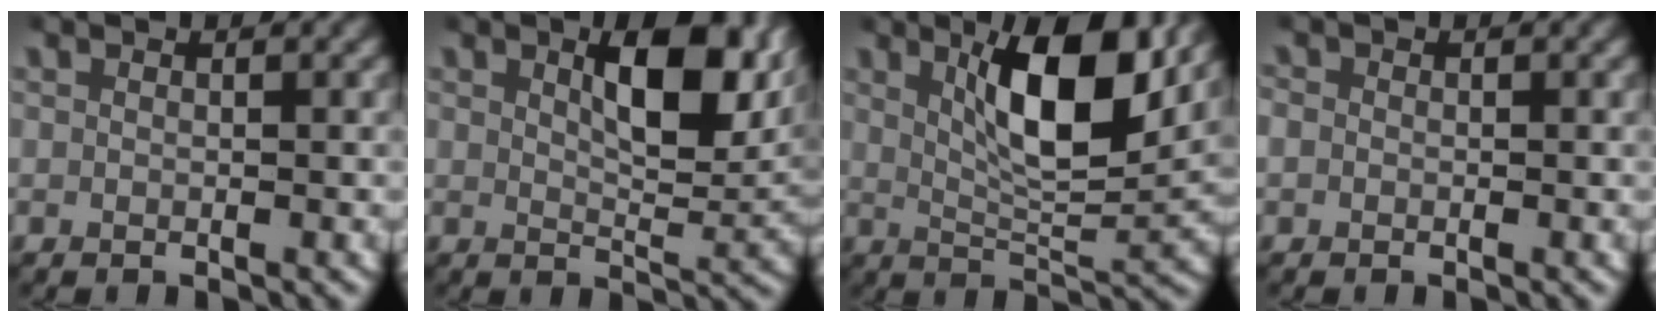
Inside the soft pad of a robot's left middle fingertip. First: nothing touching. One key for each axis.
{"total": 7.3, "fx": 3.2, "fy": 2.8, "fz": 6.0, "tx": -0.080, "ty": 0.003, "tz": 0.046}
{"total": 8.3, "fx": 3.4, "fy": 2.2, "fz": 7.3, "tx": -0.119, "ty": -0.004, "tz": 0.057}
{"total": 1.3, "fx": -0.1, "fy": 1.2, "fz": 0.5, "tx": -0.020, "ty": -0.002, "tz": -0.005}